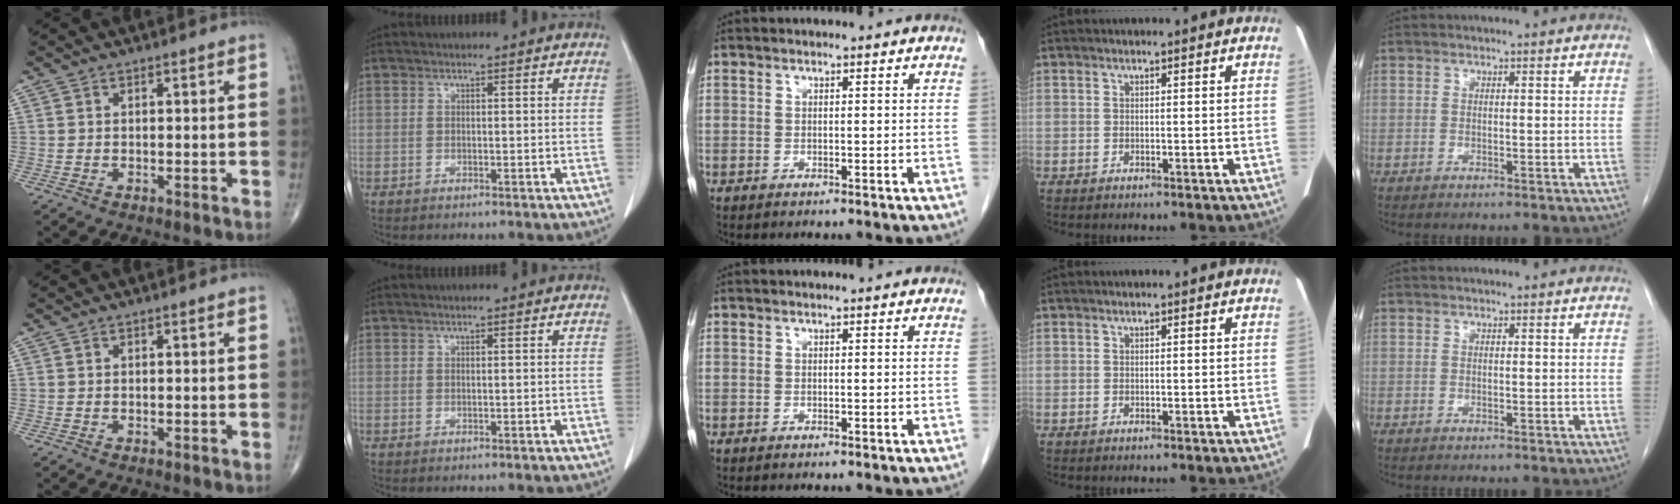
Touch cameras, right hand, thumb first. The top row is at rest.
{}